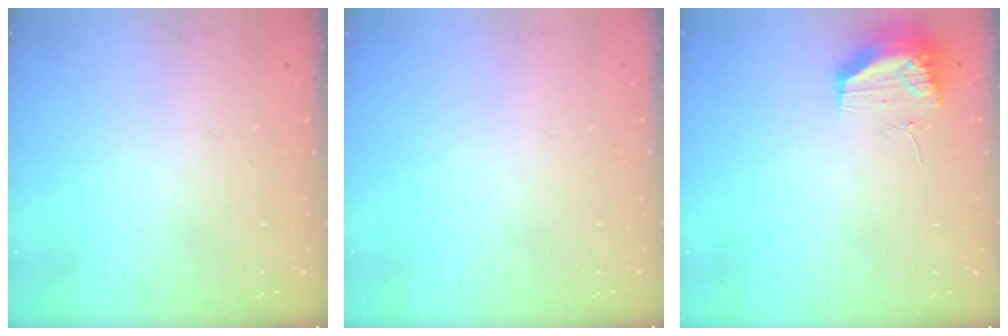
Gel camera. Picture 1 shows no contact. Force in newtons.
{"total": 0.0}
{"total": 13.5, "press": 11.5, "slide": 7.0}